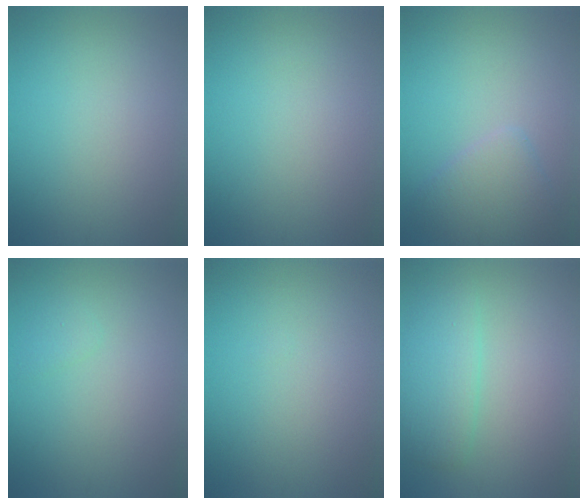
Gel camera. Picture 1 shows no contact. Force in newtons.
{"total": 0.0}
{"total": 3.0, "press": 3.0, "slide": 0.2}
{"total": 0.7, "press": 0.7, "slide": 0.0}
{"total": 0.0}
{"total": 3.3, "press": 3.3, "slide": 0.1}